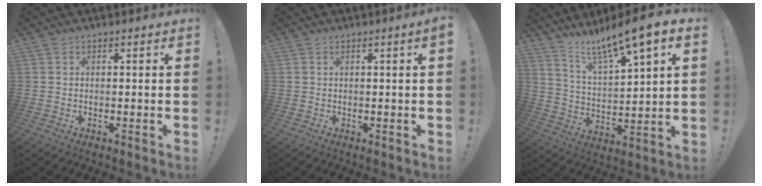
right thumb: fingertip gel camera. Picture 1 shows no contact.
{"total": 1.6, "force": [0.3, -0.3, 1.6], "torque": [-0.019, -0.005, 0.002]}
{"total": 11.8, "force": [9.8, 0.8, 6.5], "torque": [-0.117, -0.079, 0.158]}